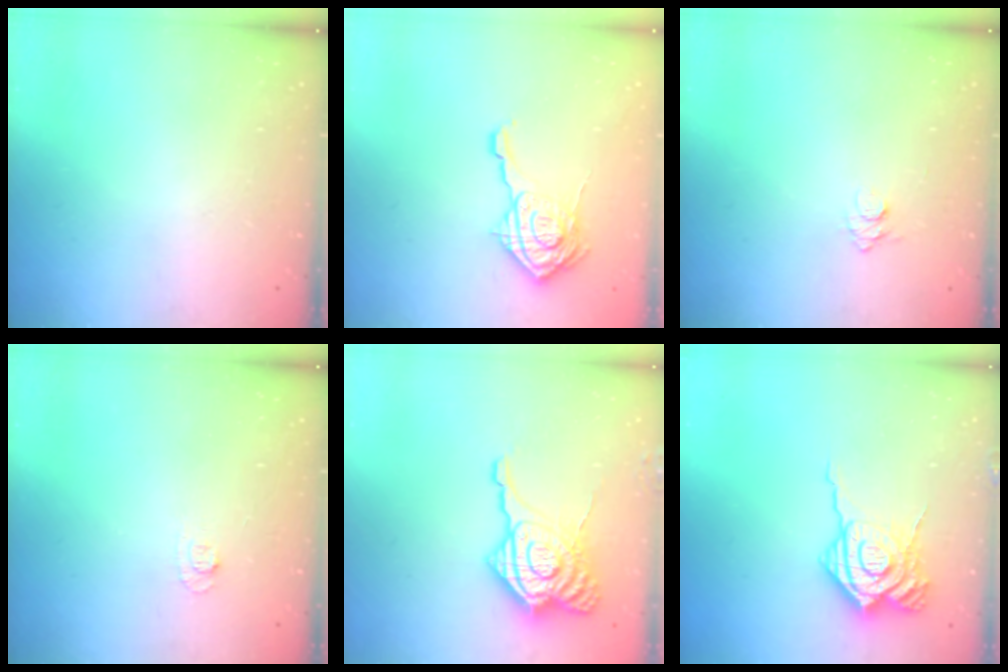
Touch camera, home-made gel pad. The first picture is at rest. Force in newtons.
{"total": 15.4, "press": 15.4, "slide": 0.7}
{"total": 6.4, "press": 6.4, "slide": 0.7}
{"total": 4.1, "press": 4.1, "slide": 0.5}
{"total": 16.3, "press": 16.2, "slide": 1.8}
{"total": 15.9, "press": 15.9, "slide": 1.5}